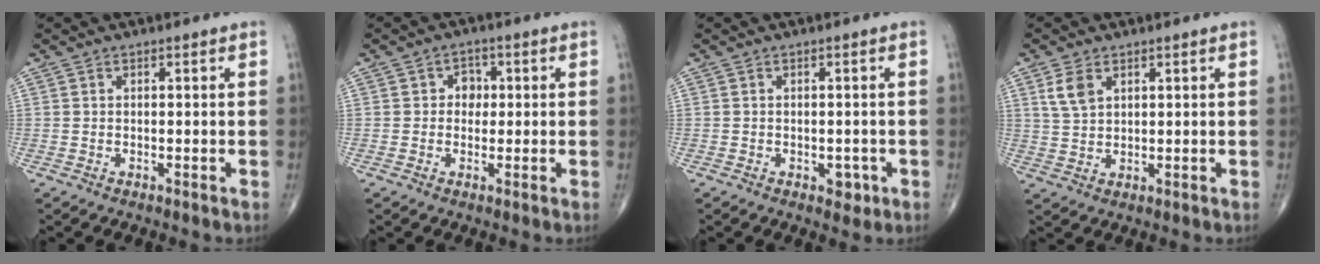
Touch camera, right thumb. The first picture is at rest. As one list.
[{"total": 3.2, "force": [0.3, 2.8, 1.6], "torque": [0.001, 0.007, -0.003]}, {"total": 2.4, "force": [-0.9, 1.6, 1.5], "torque": [-0.006, 0.002, -0.008]}, {"total": 4.5, "force": [2.1, 2.7, 2.8], "torque": [-0.052, -0.004, 0.048]}]